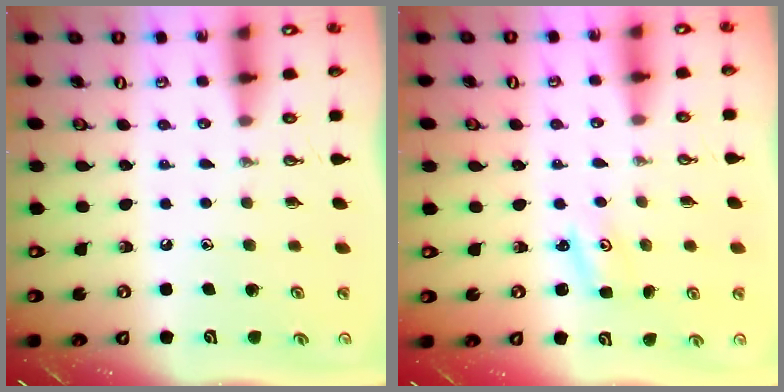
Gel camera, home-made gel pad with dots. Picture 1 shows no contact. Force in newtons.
{"total": 2.0, "press": 2.0, "slide": 0.2}